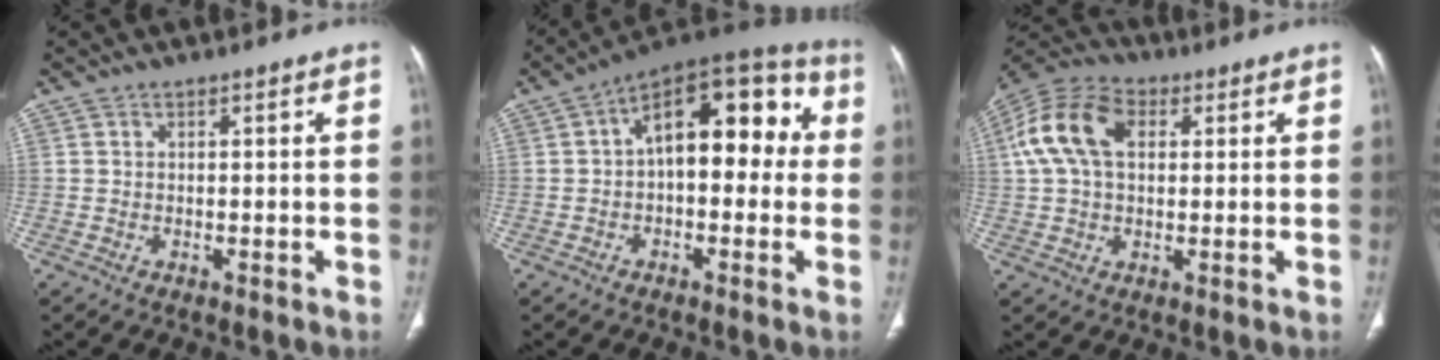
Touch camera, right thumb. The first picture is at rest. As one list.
[{"total": 17.5, "force": [1.9, 9.5, 14.7], "torque": [-0.164, 0.050, 0.017]}, {"total": 13.6, "force": [3.2, 8.8, 9.9], "torque": [-0.197, 0.028, 0.053]}]